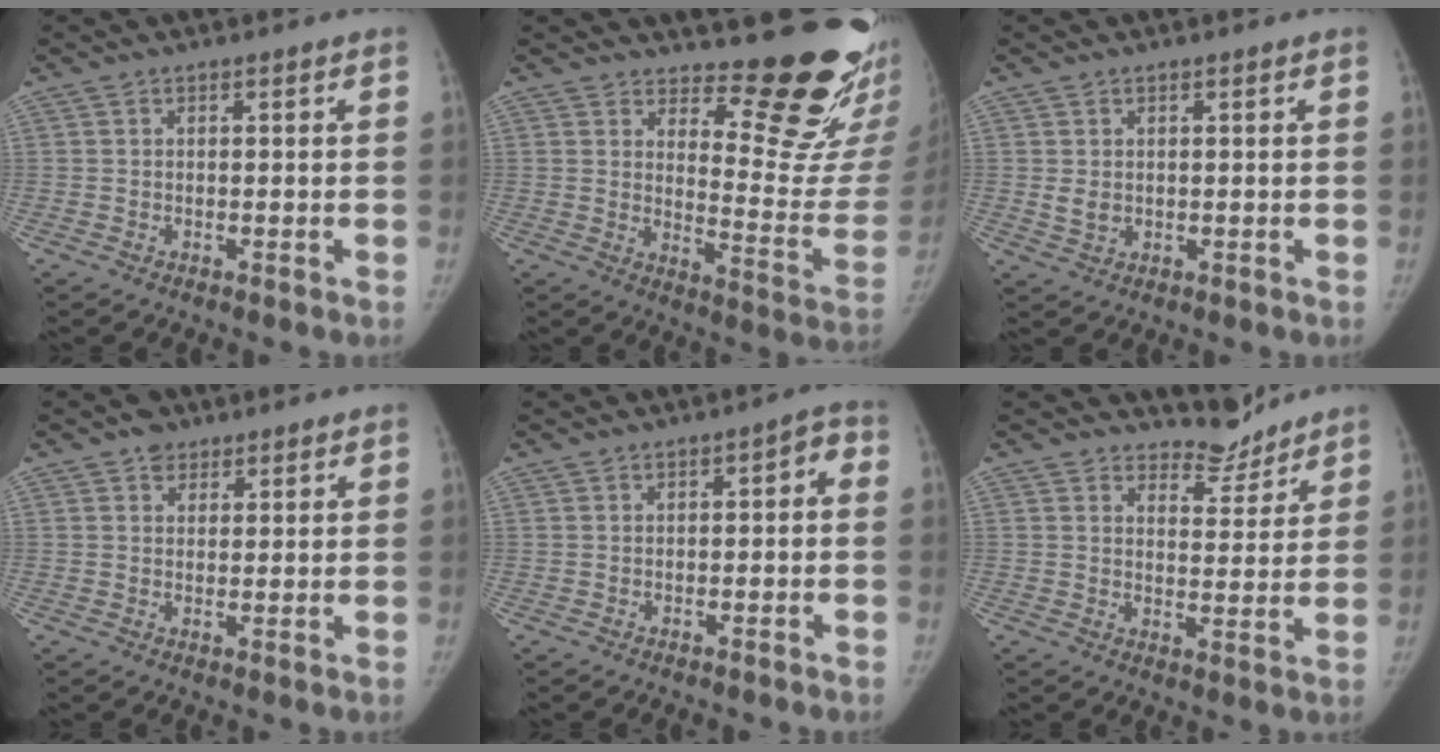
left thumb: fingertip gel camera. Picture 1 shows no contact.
{"total": 19.2, "force": [15.6, 5.2, 9.9], "torque": [-0.083, -0.171, 0.197]}
{"total": 2.3, "force": [0.4, 1.8, 1.4], "torque": [-0.017, -0.006, 0.014]}
{"total": 3.3, "force": [2.1, 2.4, 0.8], "torque": [0.010, -0.009, 0.028]}
{"total": 2.9, "force": [-0.8, 1.5, 2.4], "torque": [-0.020, 0.031, -0.017]}
{"total": 5.5, "force": [5.1, 1.9, 0.0], "torque": [0.027, -0.052, 0.081]}